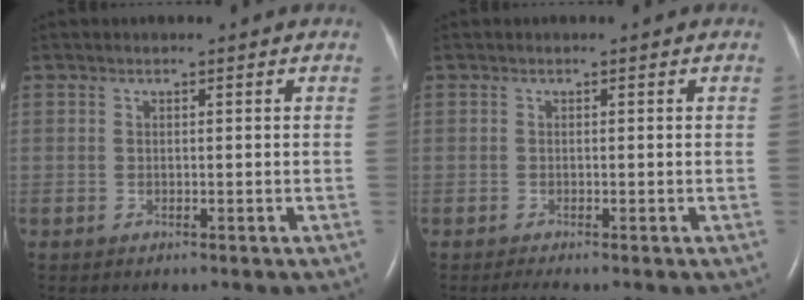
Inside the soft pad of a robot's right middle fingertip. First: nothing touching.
{"total": 0.8, "force": [-0.6, -0.2, 0.5], "torque": [-0.014, -0.004, -0.014]}